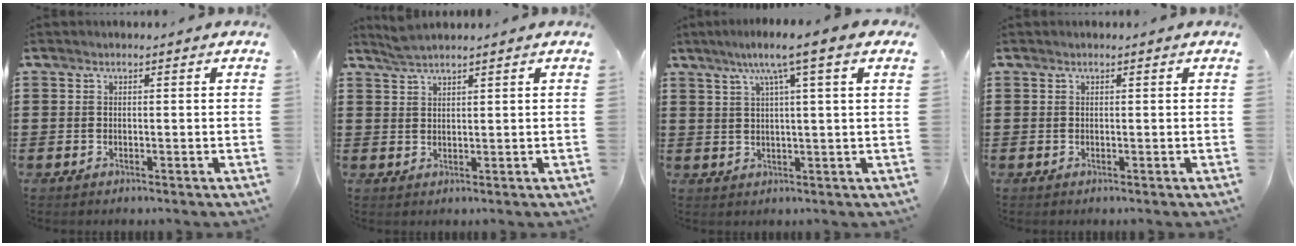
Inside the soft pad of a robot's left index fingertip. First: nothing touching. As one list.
[{"total": 2.1, "force": [1.9, -0.1, 0.7], "torque": [-0.018, 0.002, 0.037]}, {"total": 6.2, "force": [3.1, -0.5, 5.4], "torque": [-0.113, 0.003, 0.047]}, {"total": 0.0}]